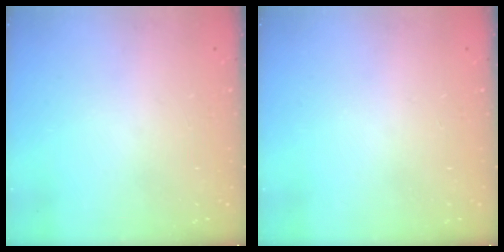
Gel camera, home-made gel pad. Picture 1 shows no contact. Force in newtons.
{"total": 0.0}